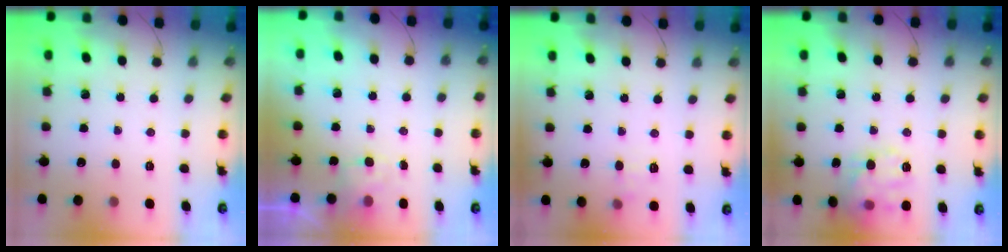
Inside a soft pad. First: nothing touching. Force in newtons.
{"total": 3.8, "press": 3.6, "slide": 1.1}
{"total": 6.1, "press": 5.8, "slide": 1.9}
{"total": 13.3, "press": 13.3, "slide": 0.7}